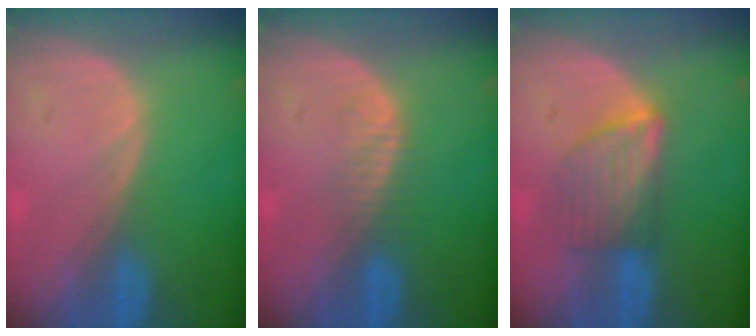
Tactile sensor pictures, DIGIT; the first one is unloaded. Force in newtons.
{"total": 2.3, "press": 2.3, "slide": 0.3}
{"total": 5.9, "press": 5.7, "slide": 1.5}